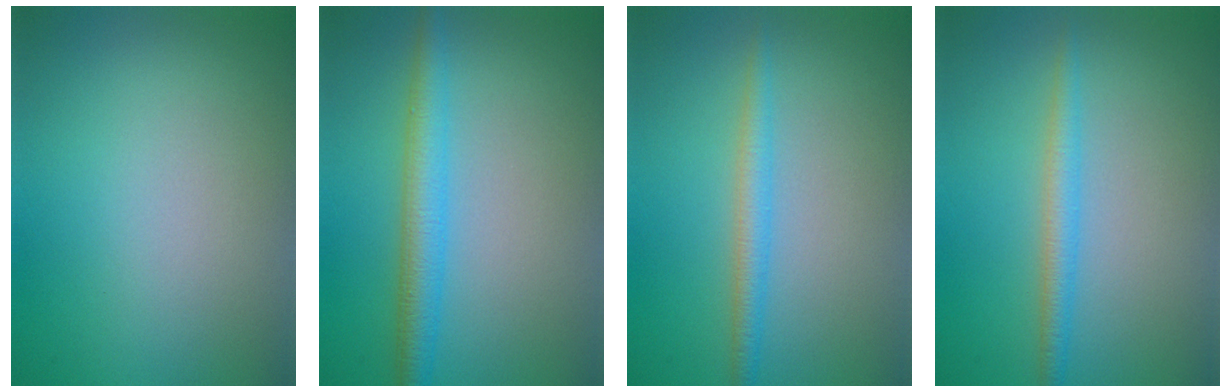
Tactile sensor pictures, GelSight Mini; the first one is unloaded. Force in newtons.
{"total": 3.7, "press": 3.7, "slide": 0.1}
{"total": 2.2, "press": 2.2, "slide": 0.1}
{"total": 2.2, "press": 2.2, "slide": 0.1}